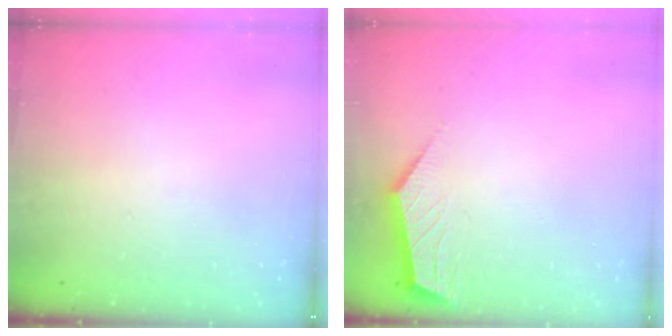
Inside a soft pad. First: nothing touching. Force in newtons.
{"total": 2.0, "press": 2.0, "slide": 0.3}